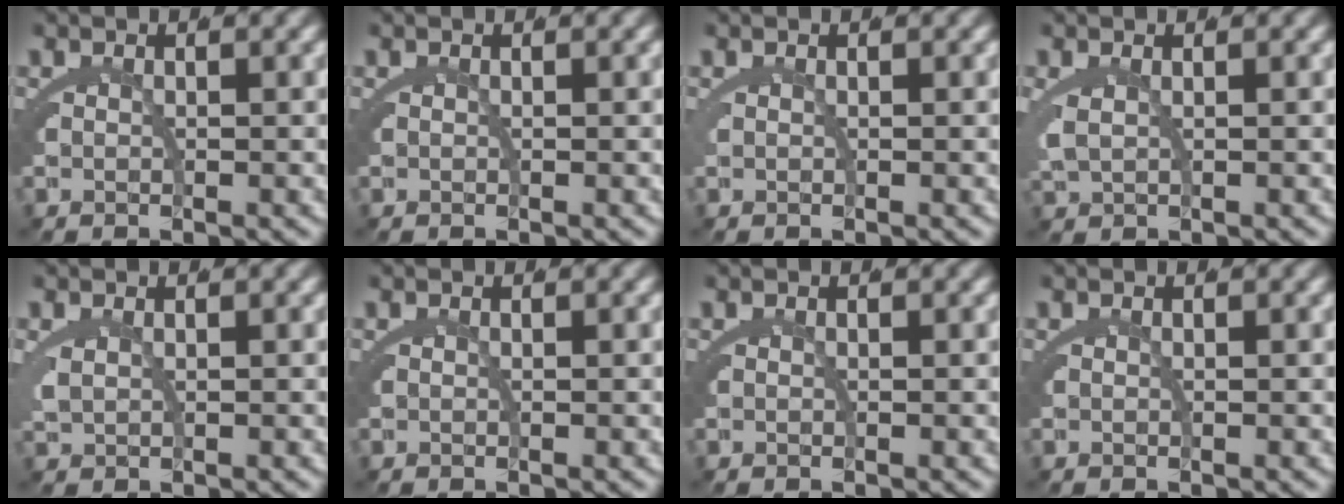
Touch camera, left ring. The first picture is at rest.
{"total": 0.0}
{"total": 0.6, "force": [0.3, -0.4, 0.1], "torque": [-0.001, 0.001, 0.009]}
{"total": 1.3, "force": [0.5, 0.3, 1.2], "torque": [-0.038, -0.012, 0.023]}
{"total": 0.9, "force": [0.6, 0.0, 0.7], "torque": [-0.023, -0.009, 0.023]}
{"total": 0.0}
{"total": 0.0}
{"total": 0.0}